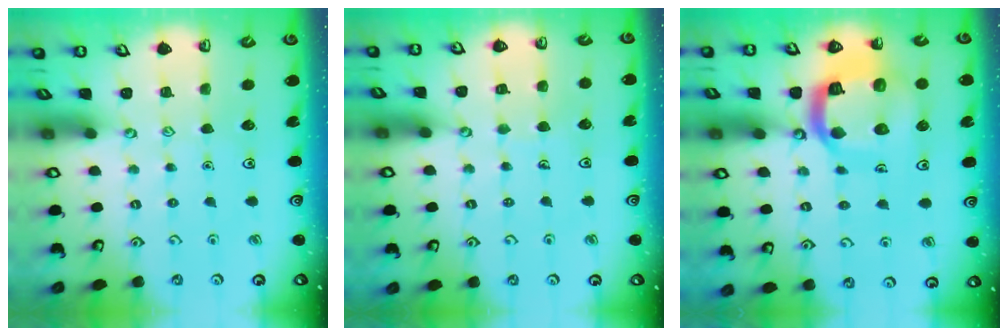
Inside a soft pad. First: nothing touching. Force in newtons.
{"total": 4.2, "press": 4.2, "slide": 0.3}
{"total": 16.1, "press": 16.0, "slide": 1.8}